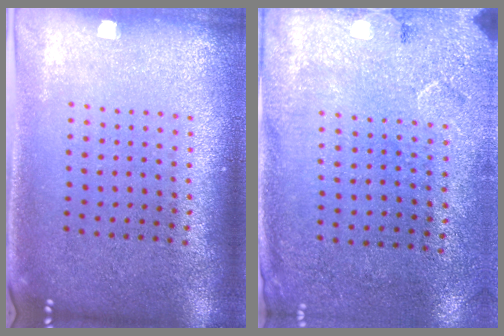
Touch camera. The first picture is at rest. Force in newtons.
{"total": 2.7, "press": 2.2, "slide": 1.6}